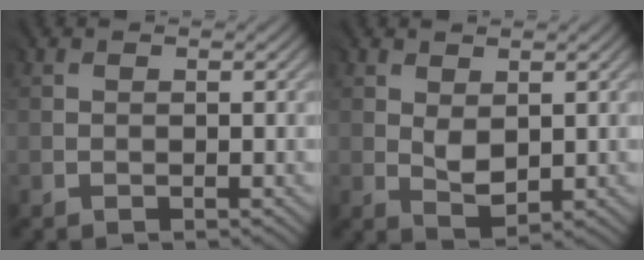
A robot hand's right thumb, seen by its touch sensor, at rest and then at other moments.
{"total": 2.8, "force": [0.6, 1.7, 2.1], "torque": [-0.045, -0.004, 0.019]}